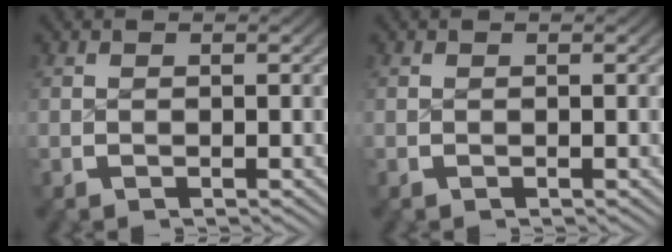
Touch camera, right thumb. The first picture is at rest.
{"total": 0.0}